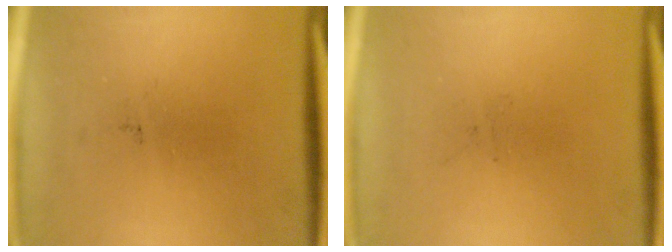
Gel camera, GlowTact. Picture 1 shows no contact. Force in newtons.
{"total": 0.0}